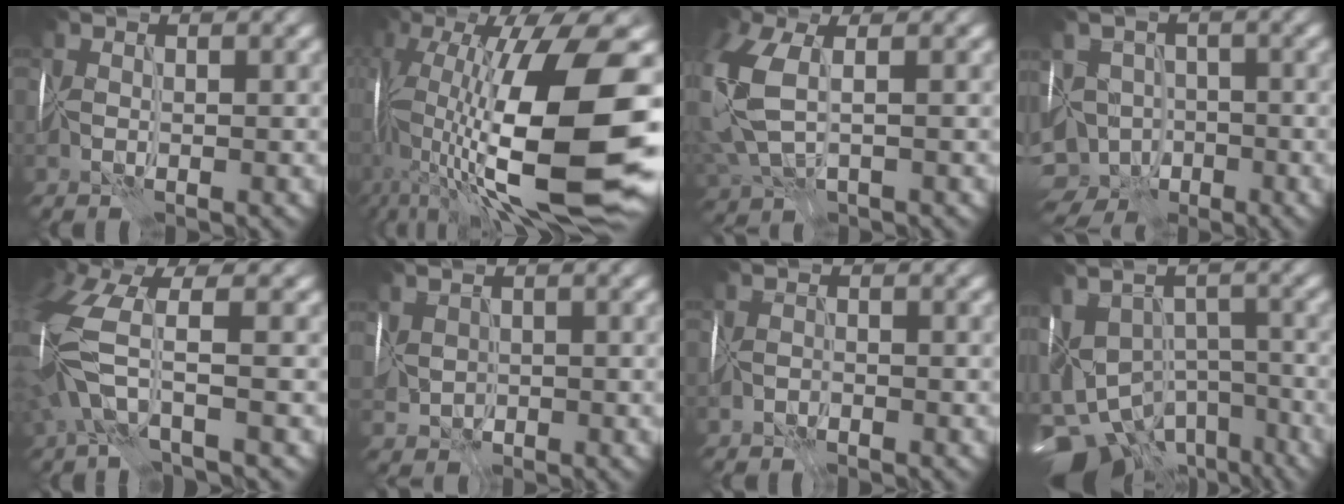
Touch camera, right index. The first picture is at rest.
{"total": 18.2, "force": [-0.4, 6.6, 16.9], "torque": [-0.306, -0.002, -0.001]}
{"total": 7.2, "force": [0.7, 4.4, 5.7], "torque": [-0.180, -0.008, 0.021]}
{"total": 6.7, "force": [-4.8, 4.3, 1.9], "torque": [-0.009, -0.012, -0.078]}
{"total": 6.2, "force": [-1.5, 2.2, 5.6], "torque": [-0.149, 0.005, -0.039]}
{"total": 1.3, "force": [-0.3, 1.2, 0.3], "torque": [-0.009, 0.001, -0.001]}
{"total": 1.2, "force": [-1.0, 0.0, -0.6], "torque": [0.010, 0.004, -0.022]}
{"total": 11.9, "force": [-5.9, 7.5, 7.0], "torque": [-0.128, -0.011, -0.073]}